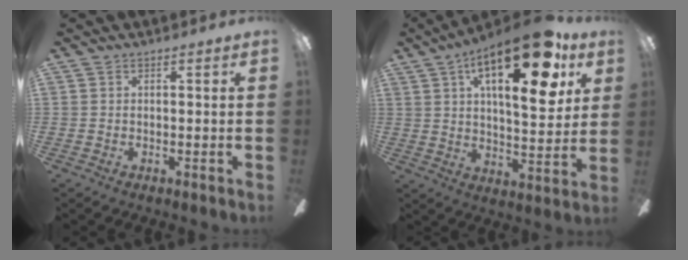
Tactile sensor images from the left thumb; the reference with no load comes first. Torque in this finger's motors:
{"motor_torque": [2.53, 2.49, 1.34, -1.43, 0.22]}